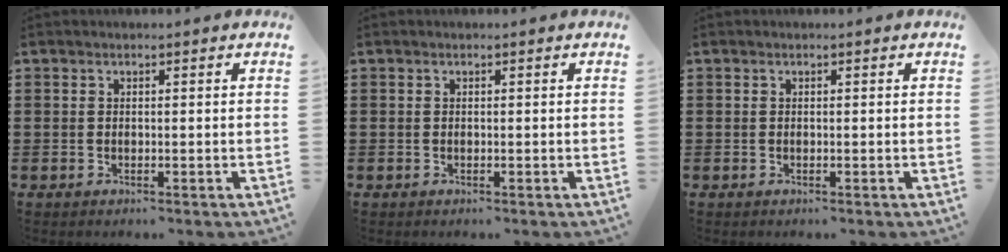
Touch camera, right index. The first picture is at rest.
{"total": 0.0}
{"total": 0.0}